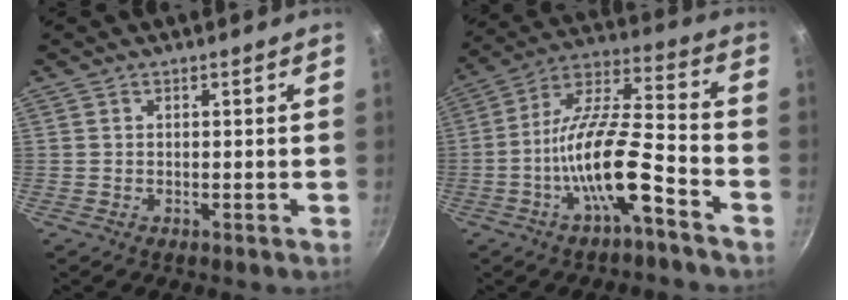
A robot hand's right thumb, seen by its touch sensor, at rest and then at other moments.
{"total": 15.9, "force": [-7.2, 4.5, 13.4], "torque": [-0.238, 0.055, -0.140]}